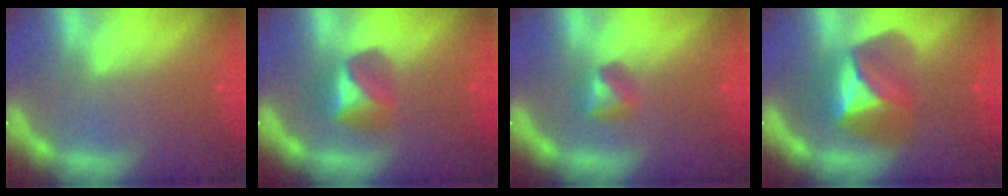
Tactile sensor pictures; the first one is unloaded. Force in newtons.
{"total": 3.4}
{"total": 1.9}
{"total": 6.4}